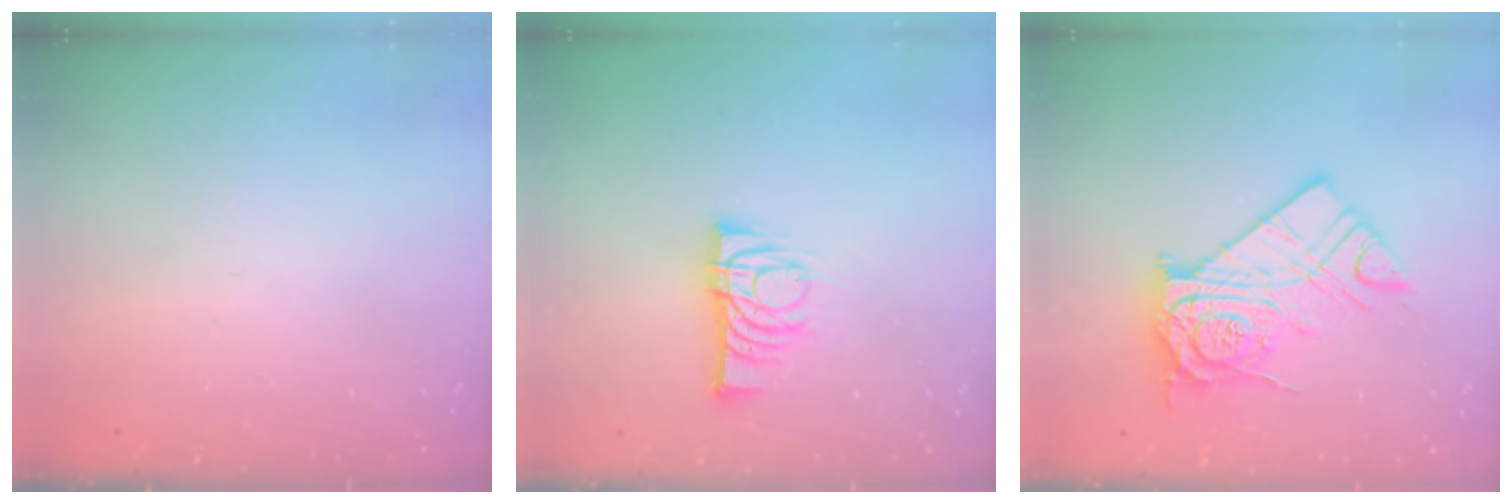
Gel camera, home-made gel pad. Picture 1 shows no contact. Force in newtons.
{"total": 10.2, "press": 10.1, "slide": 0.8}
{"total": 16.4, "press": 16.4, "slide": 1.2}